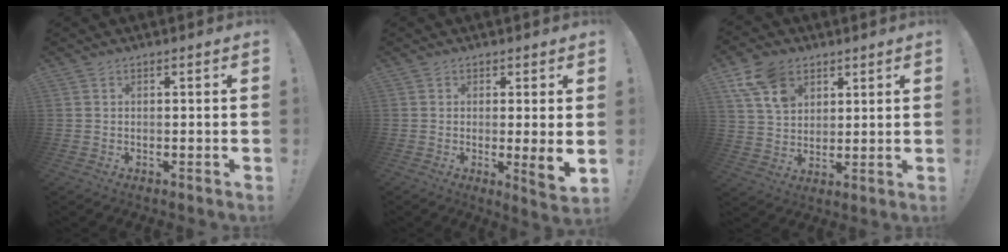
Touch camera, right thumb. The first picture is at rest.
{"total": 5.1, "force": [0.3, 0.0, 5.1], "torque": [-0.062, -0.018, 0.008]}
{"total": 12.1, "force": [6.7, 8.4, 5.5], "torque": [-0.097, -0.023, 0.133]}